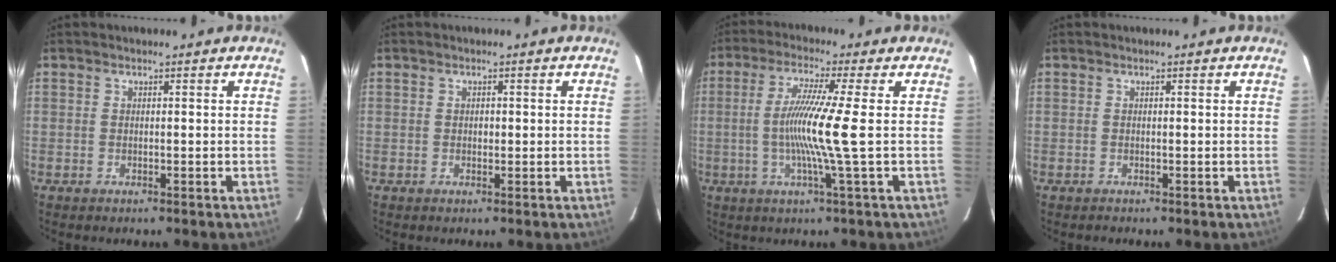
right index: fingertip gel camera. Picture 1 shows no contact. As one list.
[{"total": 0.7, "force": [0.0, 0.5, 0.5], "torque": [-0.010, 0.001, 0.000]}, {"total": 9.1, "force": [-0.5, -2.0, 8.9], "torque": [-0.176, -0.013, -0.010]}, {"total": 0.0}]